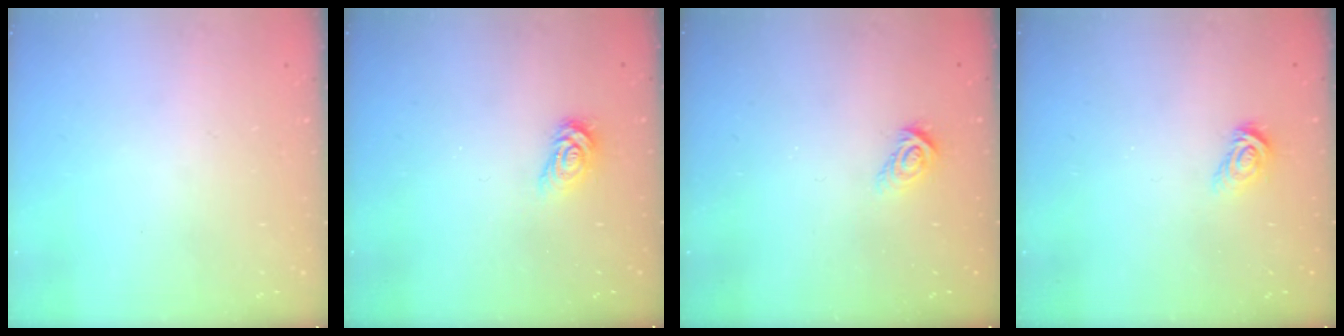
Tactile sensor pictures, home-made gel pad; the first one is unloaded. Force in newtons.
{"total": 4.5, "press": 4.5, "slide": 0.5}
{"total": 4.0, "press": 4.0, "slide": 0.3}
{"total": 4.9, "press": 4.9, "slide": 0.3}